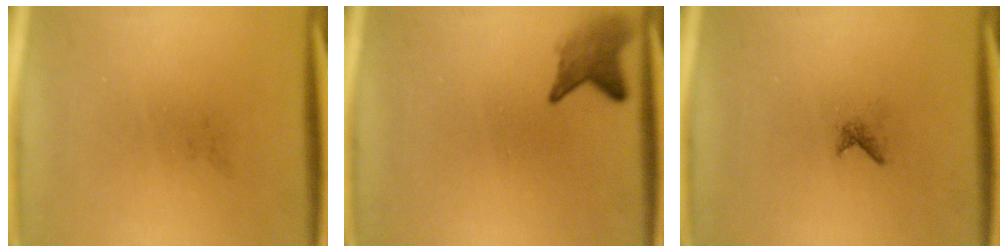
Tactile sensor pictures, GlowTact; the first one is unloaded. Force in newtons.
{"total": 2.9}
{"total": 0.6}